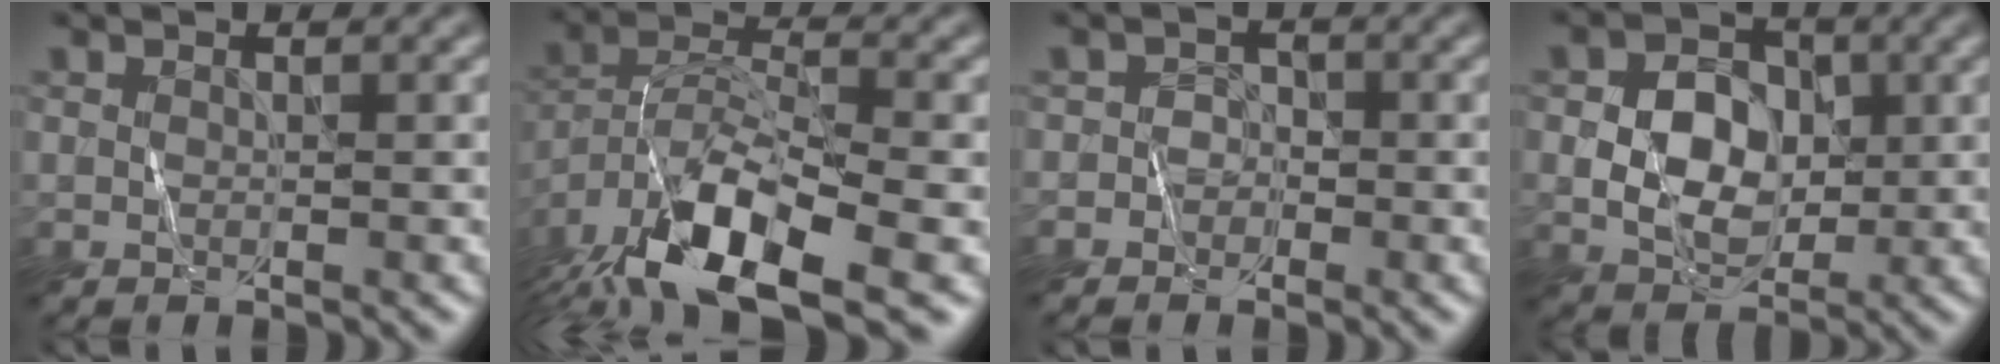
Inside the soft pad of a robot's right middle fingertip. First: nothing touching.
{"total": 11.7, "force": [-7.7, 3.7, 8.0], "torque": [-0.147, -0.003, -0.145]}
{"total": 1.4, "force": [-1.1, 0.7, -0.5], "torque": [0.025, 0.003, -0.026]}
{"total": 5.1, "force": [-0.1, 4.0, 3.2], "torque": [-0.057, -0.001, -0.003]}